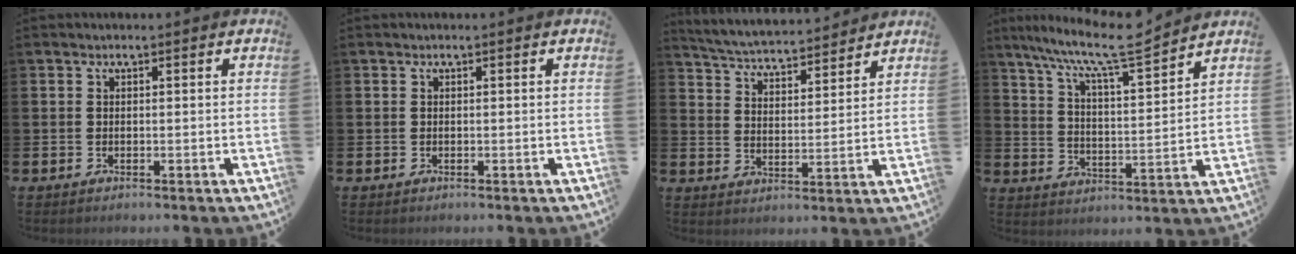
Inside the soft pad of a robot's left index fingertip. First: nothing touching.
{"total": 0.0}
{"total": 5.0, "force": [5.0, 0.5, 0.6], "torque": [-0.035, -0.039, 0.084]}
{"total": 10.1, "force": [9.1, 0.9, 4.4], "torque": [-0.113, -0.059, 0.154]}